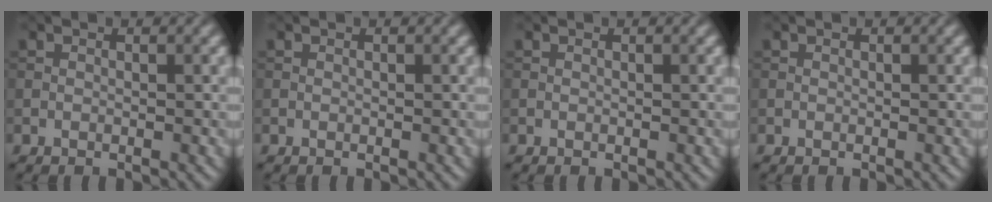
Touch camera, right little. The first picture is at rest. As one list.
[{"total": 0.0}, {"total": 0.0}, {"total": 0.0}]